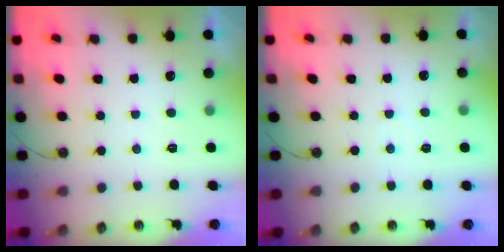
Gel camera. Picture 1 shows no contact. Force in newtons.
{"total": 1.9, "press": 1.9, "slide": 0.3}